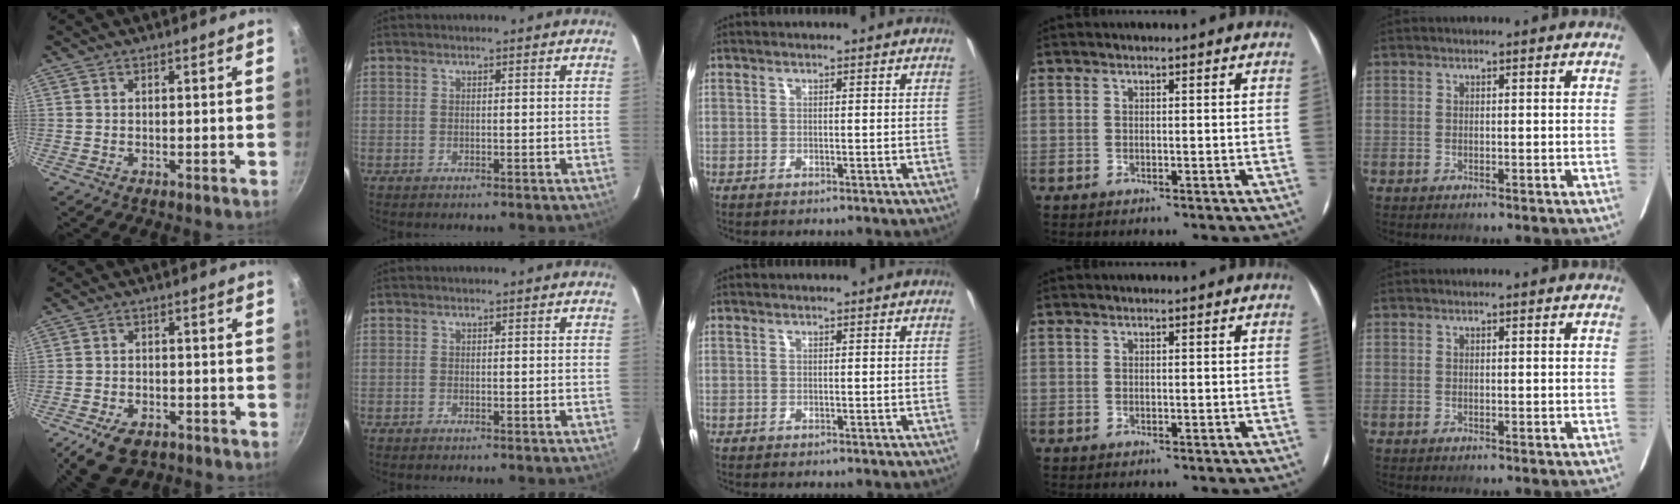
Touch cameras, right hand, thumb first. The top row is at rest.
{"thumb": {"total": 8.3, "force": [-5.2, 4.5, 4.6], "torque": [-0.084, 0.018, -0.084]}}